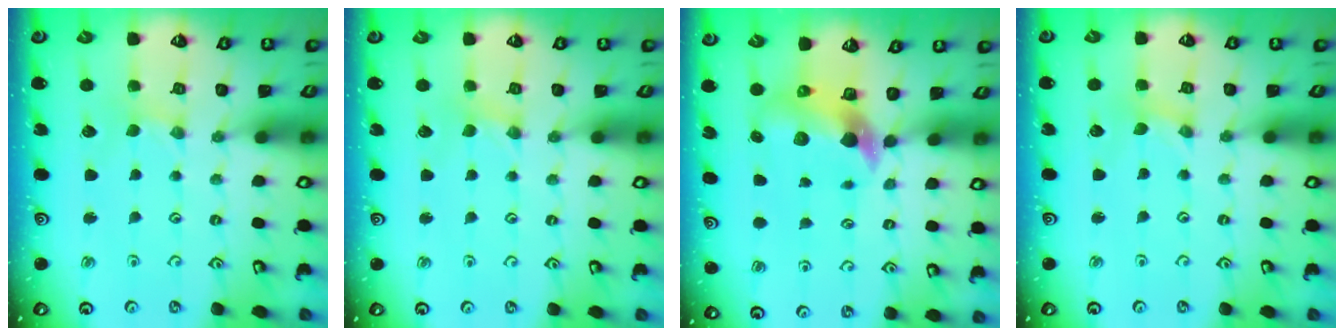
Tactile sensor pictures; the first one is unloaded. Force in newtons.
{"total": 1.1, "press": 1.1, "slide": 0.4}
{"total": 6.6, "press": 6.5, "slide": 0.9}
{"total": 0.0}